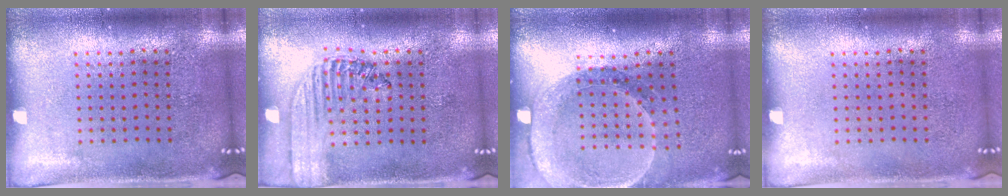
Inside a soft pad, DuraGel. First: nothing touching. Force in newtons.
{"total": 1.5, "press": 1.3, "slide": 0.7}
{"total": 1.5, "press": 1.5, "slide": 0.2}
{"total": 0.0}